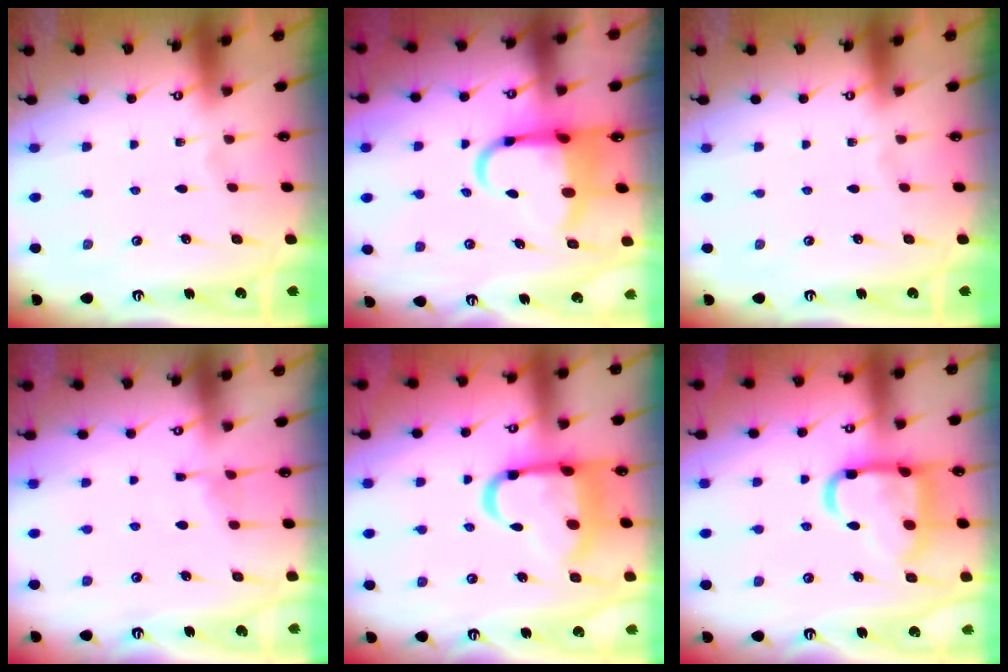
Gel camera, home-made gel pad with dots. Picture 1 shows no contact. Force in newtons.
{"total": 8.6, "press": 8.4, "slide": 1.7}
{"total": 0.0}
{"total": 4.8, "press": 4.7, "slide": 0.5}
{"total": 16.0, "press": 15.9, "slide": 1.8}
{"total": 17.4, "press": 17.3, "slide": 1.5}